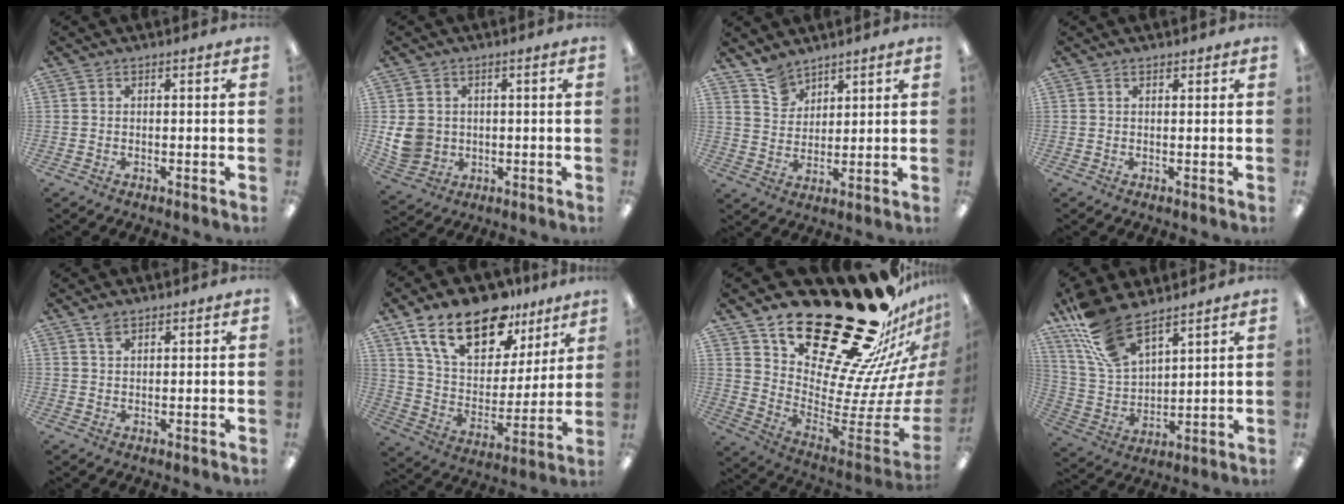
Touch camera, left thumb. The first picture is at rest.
{"total": 7.7, "force": [0.6, 7.1, 2.9], "torque": [-0.068, 0.009, 0.018]}
{"total": 7.3, "force": [5.9, 4.1, 1.4], "torque": [-0.036, -0.026, 0.114]}
{"total": 0.9, "force": [0.8, 0.5, 0.0], "torque": [0.007, -0.003, 0.014]}
{"total": 2.6, "force": [2.0, 1.3, 1.0], "torque": [-0.015, -0.006, 0.037]}
{"total": 20.5, "force": [13.8, 10.4, 11.2], "torque": [-0.203, -0.068, 0.246]}
{"total": 32.4, "force": [25.0, 12.1, 16.7], "torque": [-0.166, -0.228, 0.461]}
{"total": 15.3, "force": [11.4, 6.3, 8.0], "torque": [-0.196, -0.044, 0.216]}